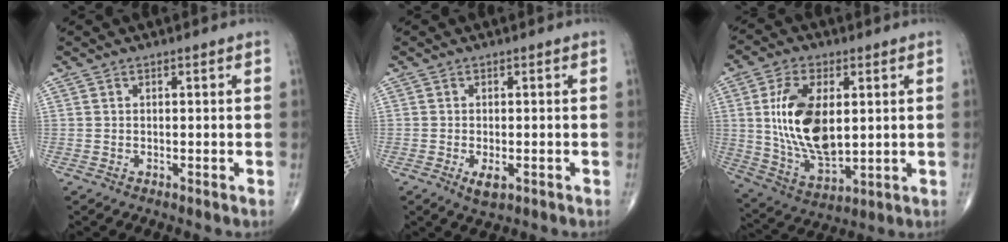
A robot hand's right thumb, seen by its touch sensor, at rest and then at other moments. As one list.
[{"total": 2.9, "force": [-1.1, 1.3, 2.3], "torque": [-0.039, -0.005, -0.016]}, {"total": 16.5, "force": [2.5, 8.8, 13.8], "torque": [-0.252, -0.016, 0.058]}]